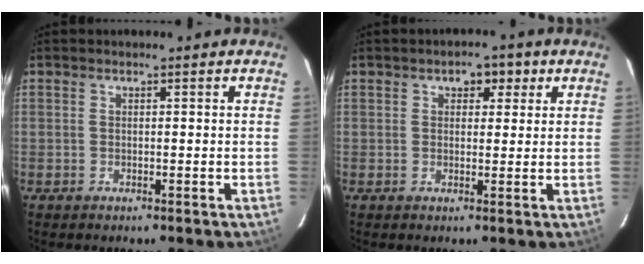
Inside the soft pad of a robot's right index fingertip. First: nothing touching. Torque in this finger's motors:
{"motor_torque": [0.01, 0.02, 0.04, 0.03]}